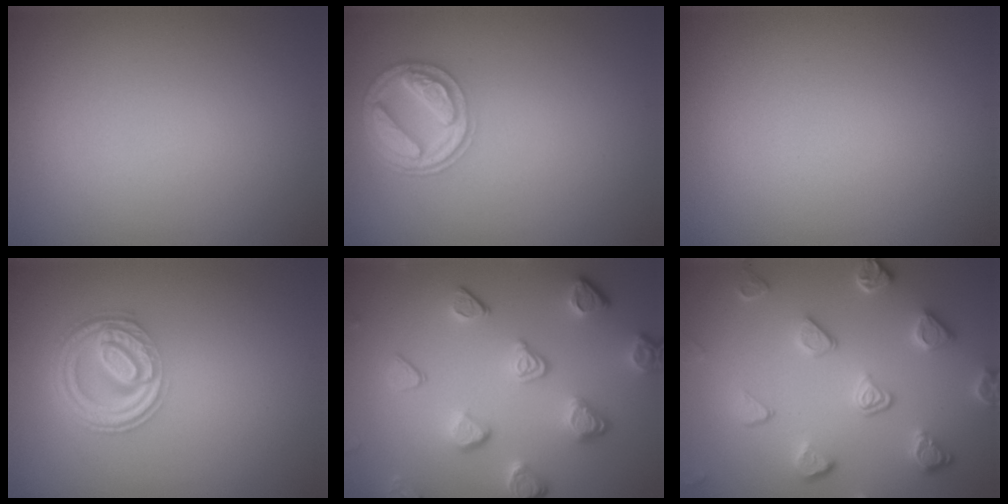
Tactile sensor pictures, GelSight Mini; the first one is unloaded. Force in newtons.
{"total": 4.2, "press": 3.4, "slide": 2.4}
{"total": 0.0}
{"total": 4.5, "press": 3.3, "slide": 3.0}
{"total": 5.0, "press": 3.9, "slide": 3.1}
{"total": 4.0, "press": 3.6, "slide": 1.8}